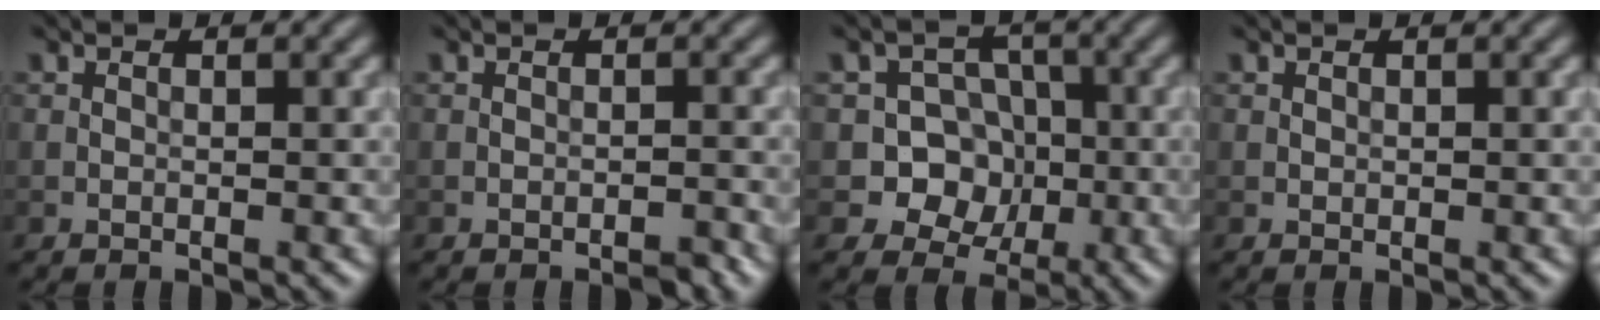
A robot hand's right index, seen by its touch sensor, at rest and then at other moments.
{"total": 1.1, "force": [-1.0, 0.1, 0.4], "torque": [-0.004, 0.003, -0.016]}
{"total": 6.3, "force": [-1.1, 5.8, 2.0], "torque": [-0.018, 0.022, -0.045]}
{"total": 0.0}